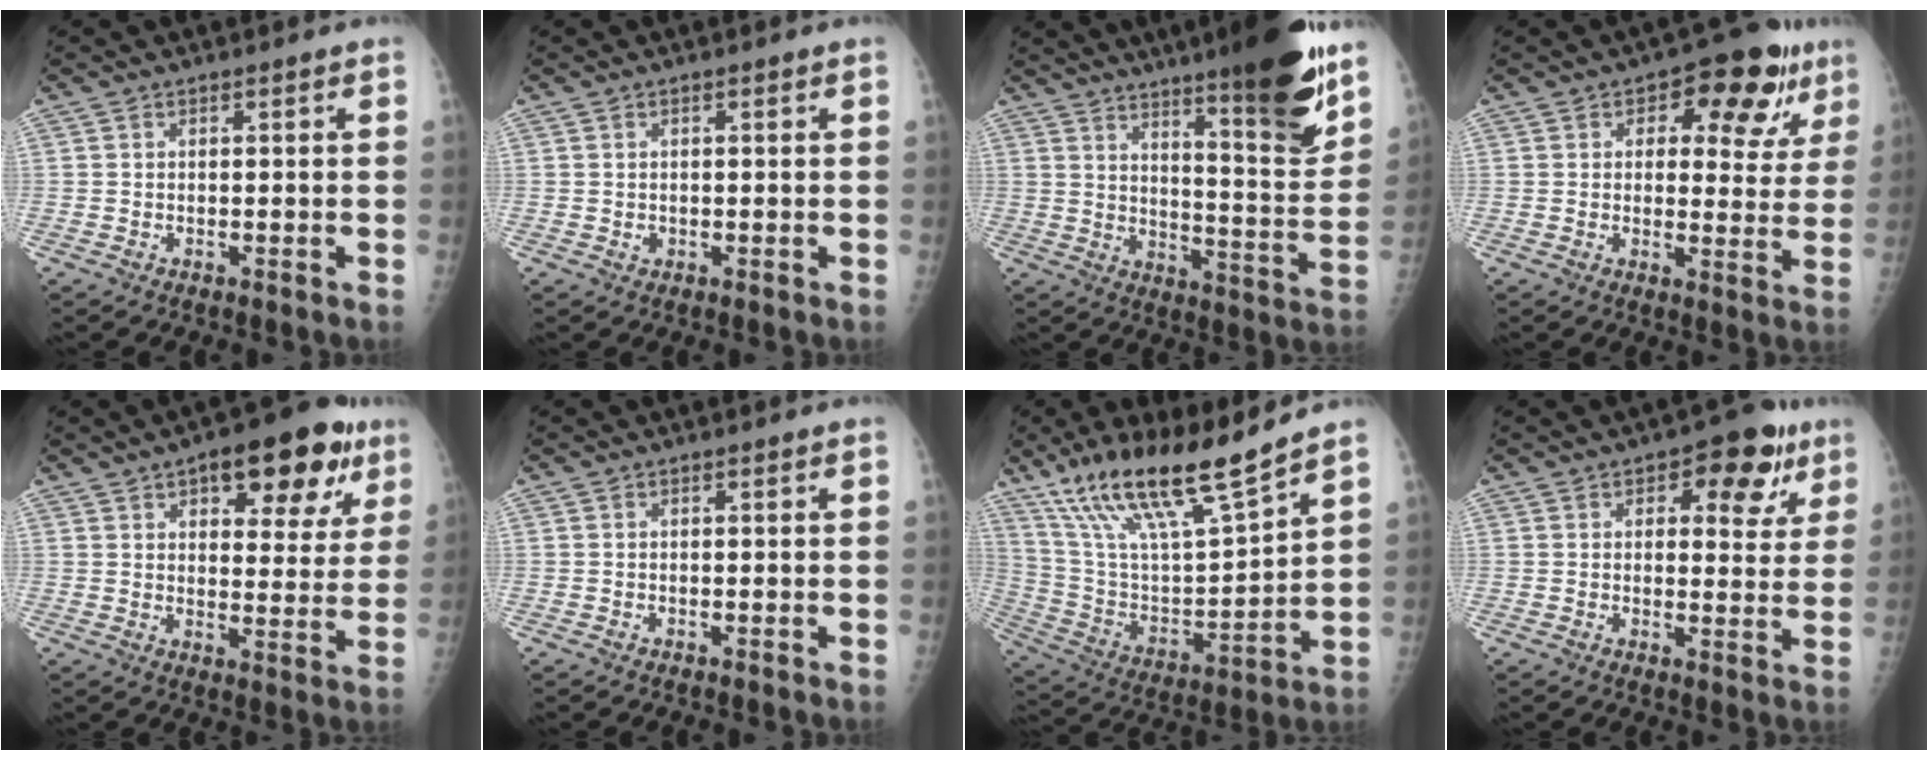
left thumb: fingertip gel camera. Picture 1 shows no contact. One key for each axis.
{"total": 0.8, "fx": 0.1, "fy": 0.7, "fz": 0.4, "tx": -0.002, "ty": 0.001, "tz": 0.003}
{"total": 19.6, "fx": 13.3, "fy": 2.3, "fz": 14.1, "tx": -0.173, "ty": -0.081, "tz": 0.200}
{"total": 13.3, "fx": 6.4, "fy": 7.2, "fz": 9.2, "tx": -0.062, "ty": -0.008, "tz": 0.080}
{"total": 17.0, "fx": 8.7, "fy": 7.6, "fz": 12.5, "tx": -0.117, "ty": -0.019, "tz": 0.116}
{"total": 0.0}
{"total": 20.6, "fx": 15.4, "fy": 3.2, "fz": 13.3, "tx": -0.223, "ty": -0.063, "tz": 0.293}
{"total": 10.7, "fx": 5.2, "fy": 5.6, "fz": 7.5, "tx": -0.048, "ty": -0.011, "tz": 0.061}